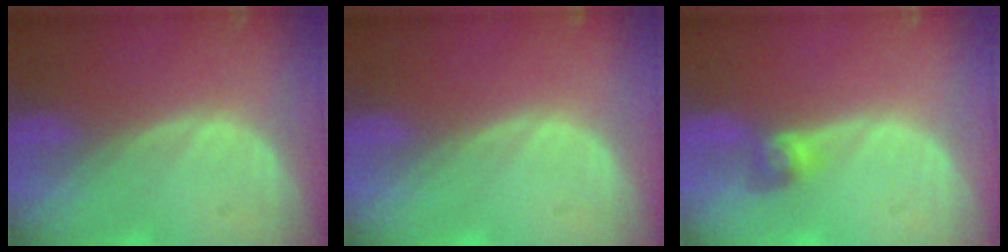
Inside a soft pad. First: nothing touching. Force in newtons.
{"total": 0.0}
{"total": 2.7, "press": 2.5, "slide": 0.9}